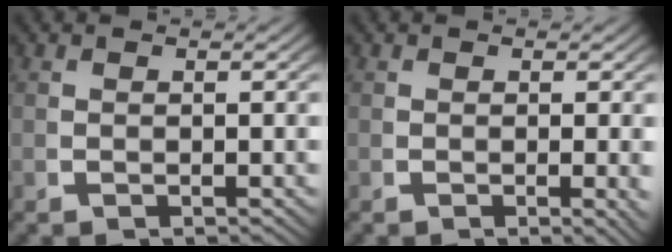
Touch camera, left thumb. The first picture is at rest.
{"total": 1.4, "force": [-0.2, 0.3, 1.3], "torque": [-0.016, -0.005, -0.003]}